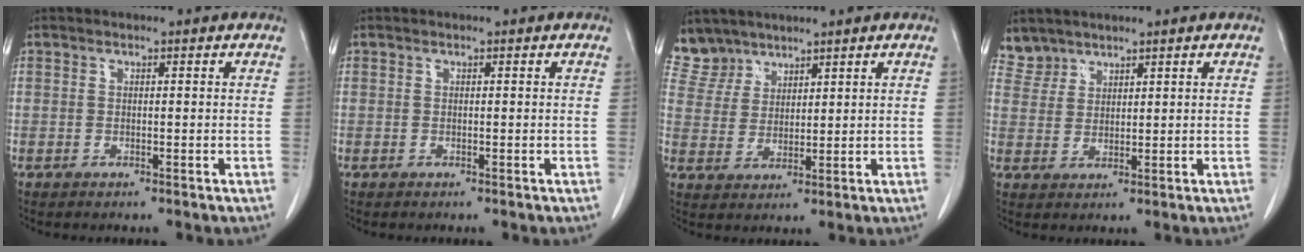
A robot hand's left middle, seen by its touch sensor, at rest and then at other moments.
{"total": 0.0}
{"total": 5.2, "force": [4.6, 2.4, -0.5], "torque": [0.011, 0.002, 0.101]}
{"total": 3.5, "force": [3.2, 1.4, -0.6], "torque": [0.016, 0.007, 0.068]}